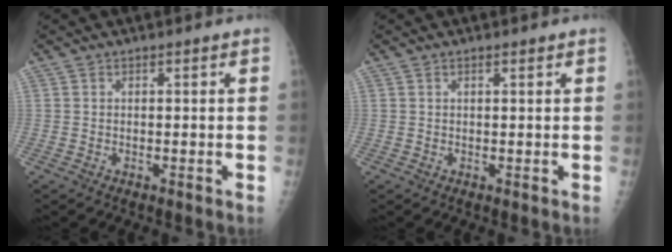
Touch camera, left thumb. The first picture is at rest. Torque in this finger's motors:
{"motor_torque": [-0.43, -0.33, -0.52, -0.12, -0.06]}